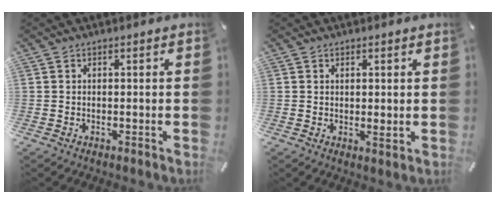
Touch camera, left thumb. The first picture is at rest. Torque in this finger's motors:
{"motor_torque": [-0.01, -0.22, 0.07, 0.14, 0.00]}